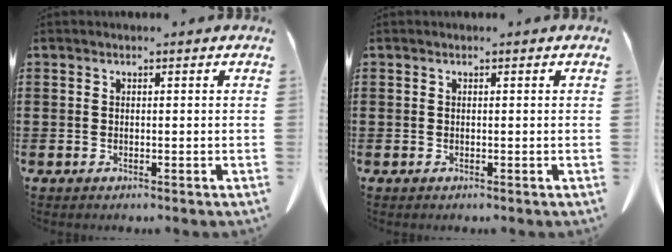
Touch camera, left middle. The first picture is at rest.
{"total": 0.0}